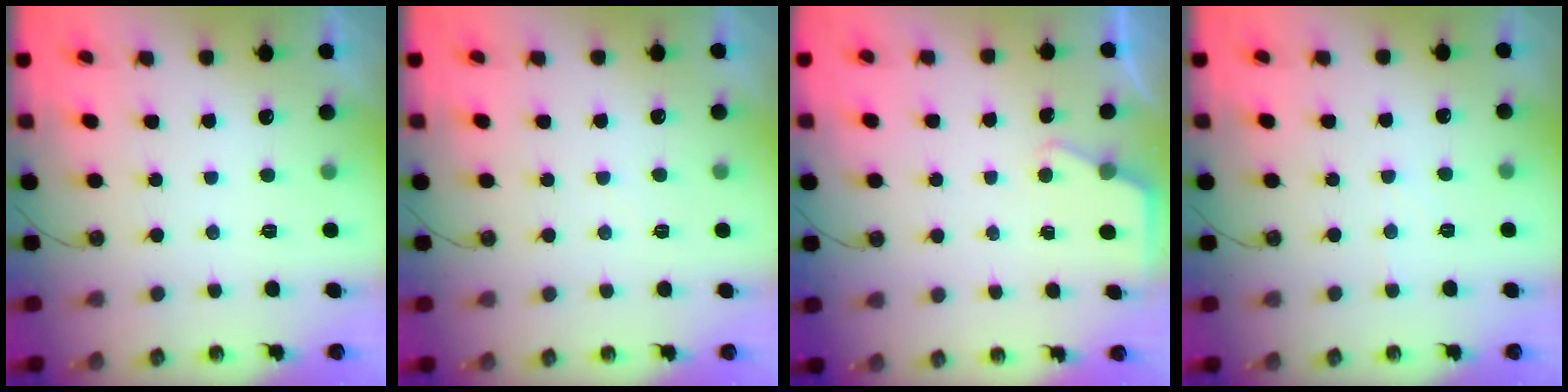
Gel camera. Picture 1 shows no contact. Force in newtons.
{"total": 3.6, "press": 3.6, "slide": 0.6}
{"total": 2.7, "press": 2.7, "slide": 0.4}
{"total": 3.0, "press": 3.0, "slide": 0.6}